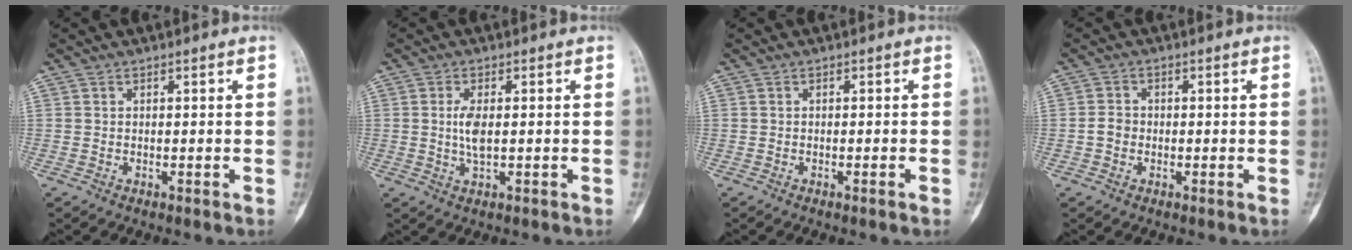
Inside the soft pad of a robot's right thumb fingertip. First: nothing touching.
{"total": 3.7, "force": [0.0, 1.3, 3.5], "torque": [-0.073, -0.006, -0.001]}
{"total": 1.0, "force": [-0.6, -0.1, 0.8], "torque": [-0.015, 0.001, -0.007]}
{"total": 2.3, "force": [-0.6, 1.9, 1.0], "torque": [-0.013, 0.008, -0.015]}